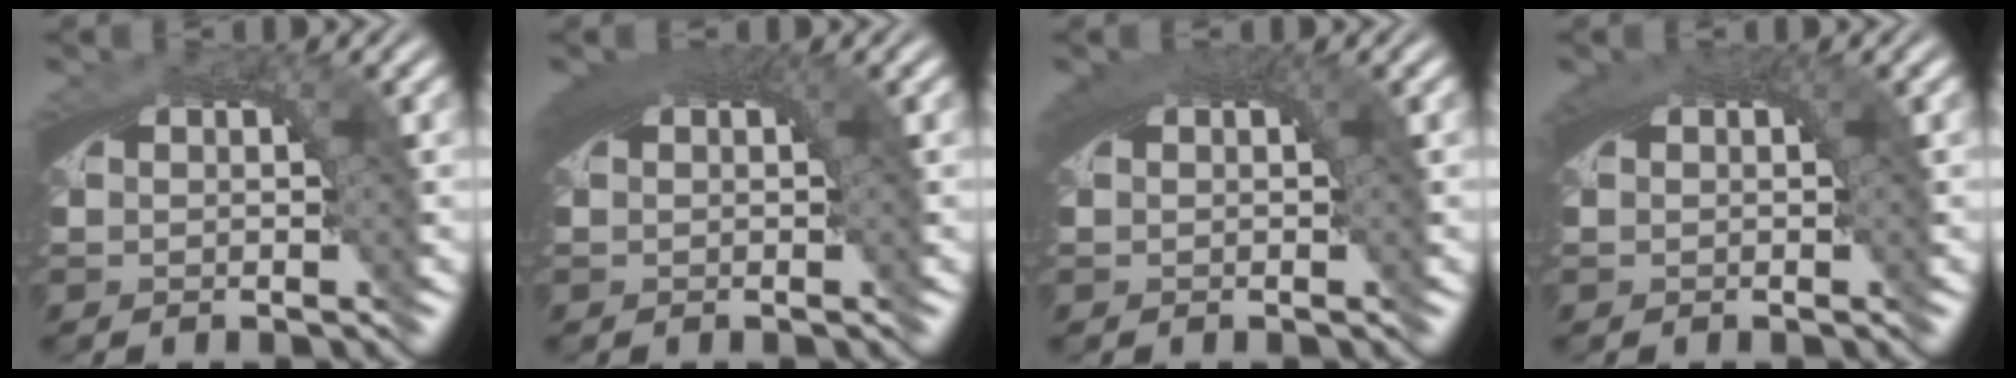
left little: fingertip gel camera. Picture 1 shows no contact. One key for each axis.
{"total": 2.7, "fx": 1.1, "fy": 0.6, "fz": 2.4, "tx": -0.027, "ty": 0.008, "tz": 0.014}
{"total": 1.9, "fx": 0.9, "fy": 0.3, "fz": 1.6, "tx": -0.019, "ty": 0.006, "tz": 0.012}
{"total": 1.3, "fx": 0.6, "fy": 0.0, "fz": 1.2, "tx": -0.016, "ty": 0.004, "tz": 0.010}